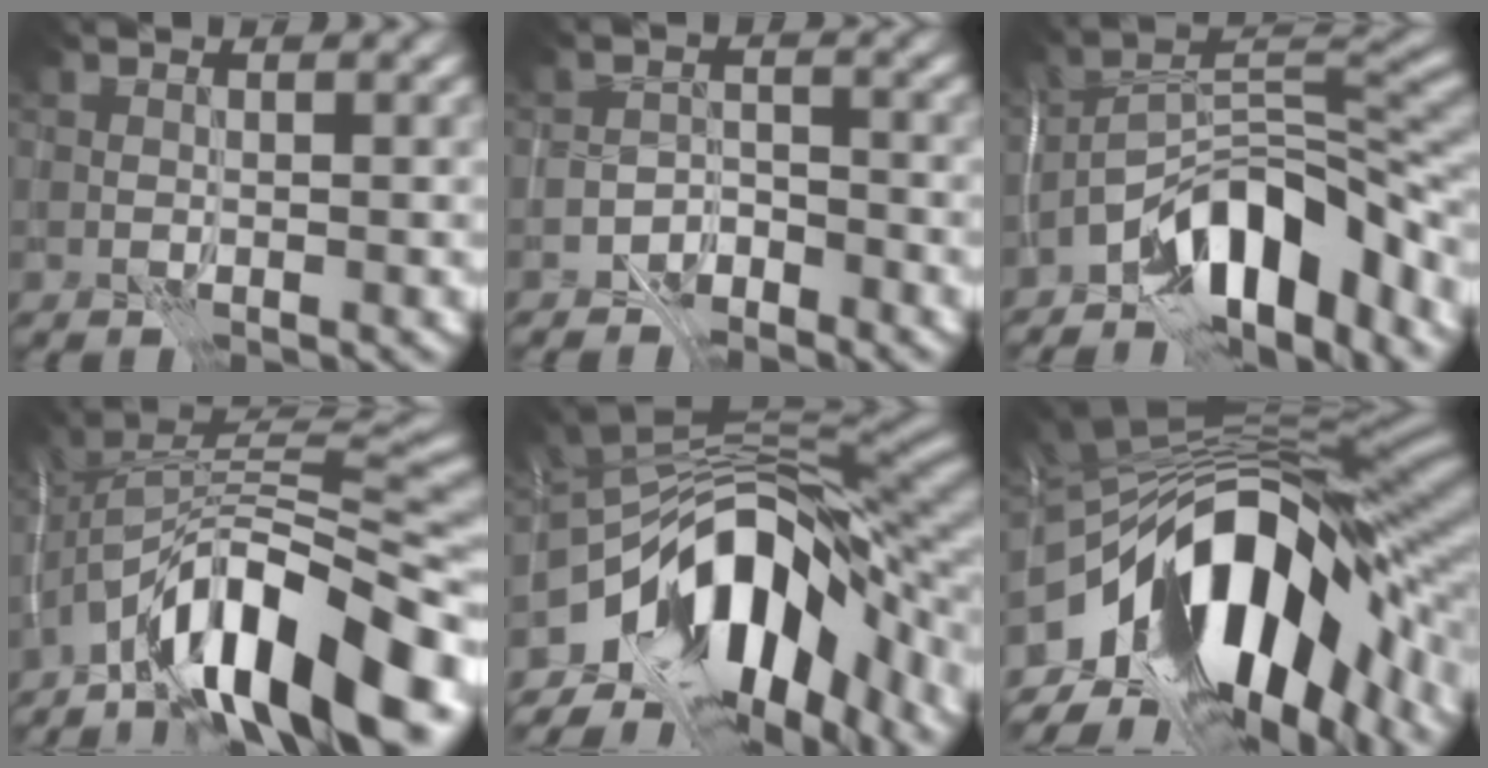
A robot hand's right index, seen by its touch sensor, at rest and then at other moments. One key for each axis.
{"total": 2.7, "fx": -2.4, "fy": 1.0, "fz": 0.7, "tx": -0.010, "ty": 0.006, "tz": -0.052}
{"total": 10.3, "fx": -6.8, "fy": 3.6, "fz": 6.8, "tx": -0.091, "ty": 0.013, "tz": -0.134}
{"total": 13.9, "fx": -7.9, "fy": 4.4, "fz": 10.6, "tx": -0.169, "ty": 0.024, "tz": -0.139}
{"total": 14.3, "fx": -6.2, "fy": 7.7, "fz": 10.3, "tx": -0.170, "ty": 0.009, "tz": -0.100}
{"total": 17.1, "fx": -4.9, "fy": 8.9, "fz": 13.7, "tx": -0.235, "ty": 0.002, "tz": -0.082}